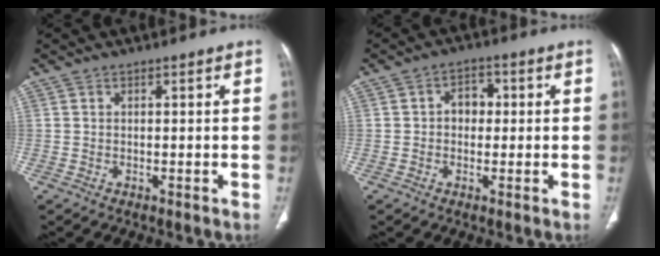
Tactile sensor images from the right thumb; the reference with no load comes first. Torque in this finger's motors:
{"motor_torque": [-0.24, 0.43, 0.74, 0.15, -0.01]}